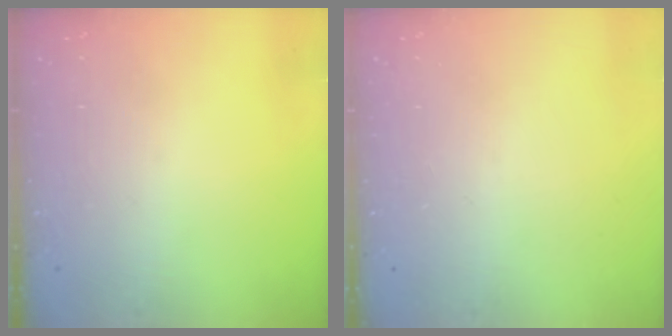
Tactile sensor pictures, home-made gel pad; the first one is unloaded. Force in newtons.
{"total": 0.0}